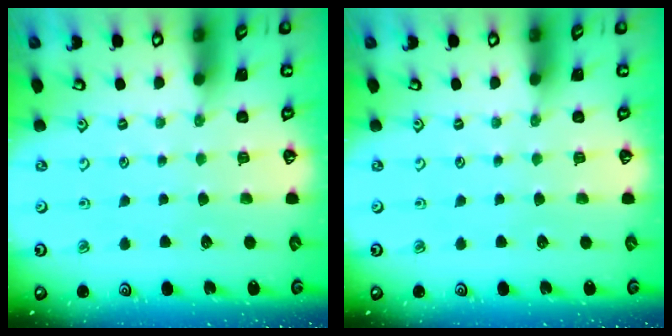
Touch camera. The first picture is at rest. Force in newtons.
{"total": 0.0}